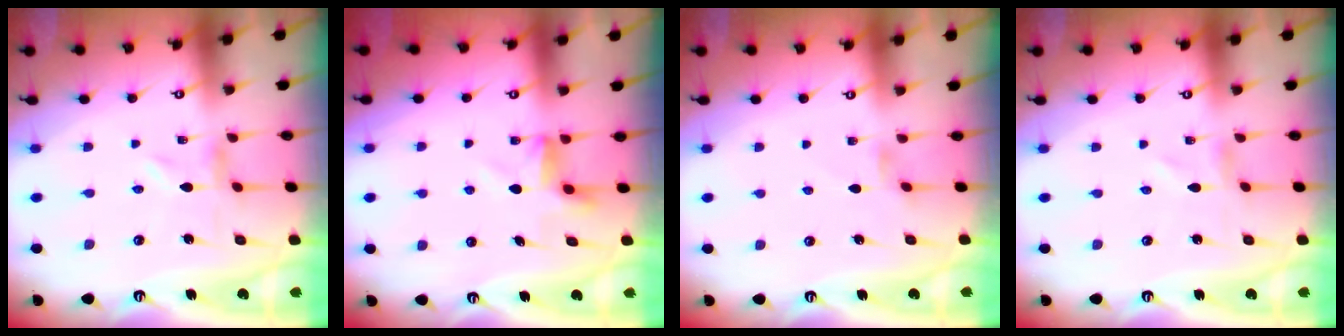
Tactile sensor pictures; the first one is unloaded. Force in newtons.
{"total": 4.9, "press": 4.9, "slide": 0.5}
{"total": 1.2, "press": 1.1, "slide": 0.3}
{"total": 0.8, "press": 0.8, "slide": 0.1}